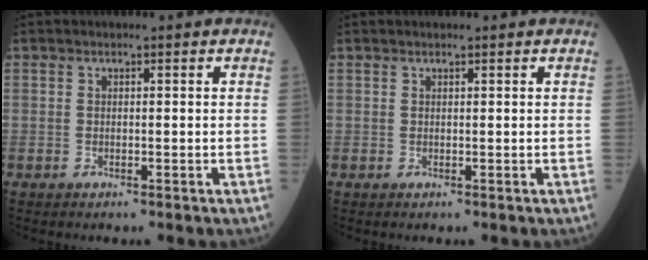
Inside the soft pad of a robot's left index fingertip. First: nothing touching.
{"total": 0.8, "force": [0.8, 0.1, 0.2], "torque": [-0.003, 0.014, 0.015]}